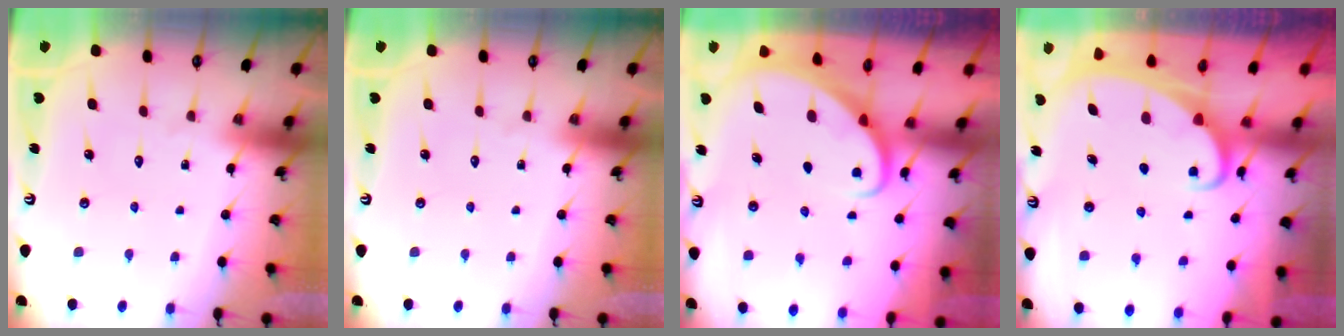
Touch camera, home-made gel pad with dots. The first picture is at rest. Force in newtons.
{"total": 0.0}
{"total": 2.4, "press": 2.4, "slide": 0.2}
{"total": 2.0, "press": 2.0, "slide": 0.2}